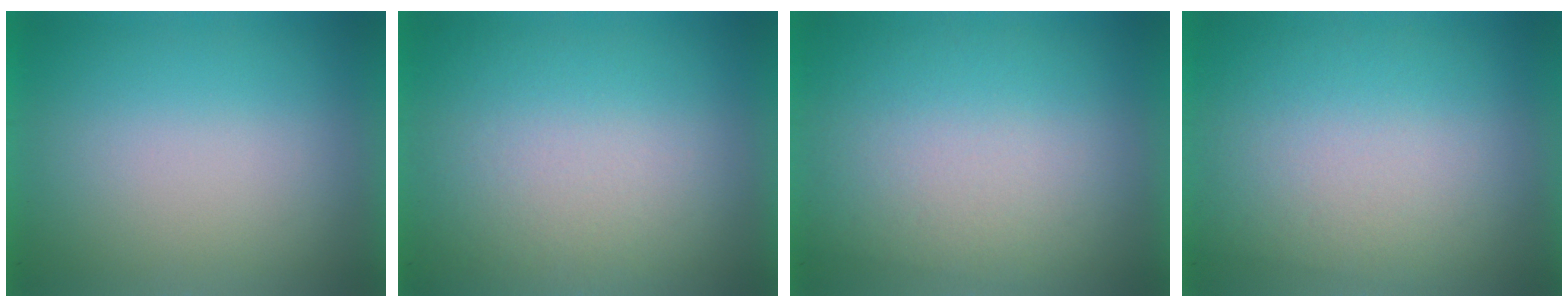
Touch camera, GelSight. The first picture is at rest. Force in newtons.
{"total": 2.5}
{"total": 2.6}
{"total": 2.6}